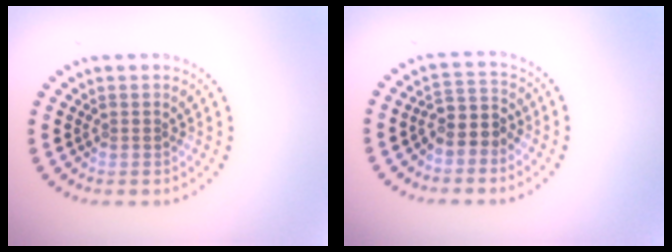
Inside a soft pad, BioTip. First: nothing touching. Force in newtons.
{"total": 2.7, "press": 2.3, "slide": 1.4}